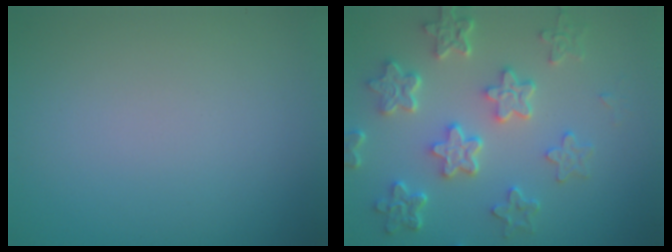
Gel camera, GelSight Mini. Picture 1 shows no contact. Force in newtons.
{"total": 6.1, "press": 4.7, "slide": 3.9}